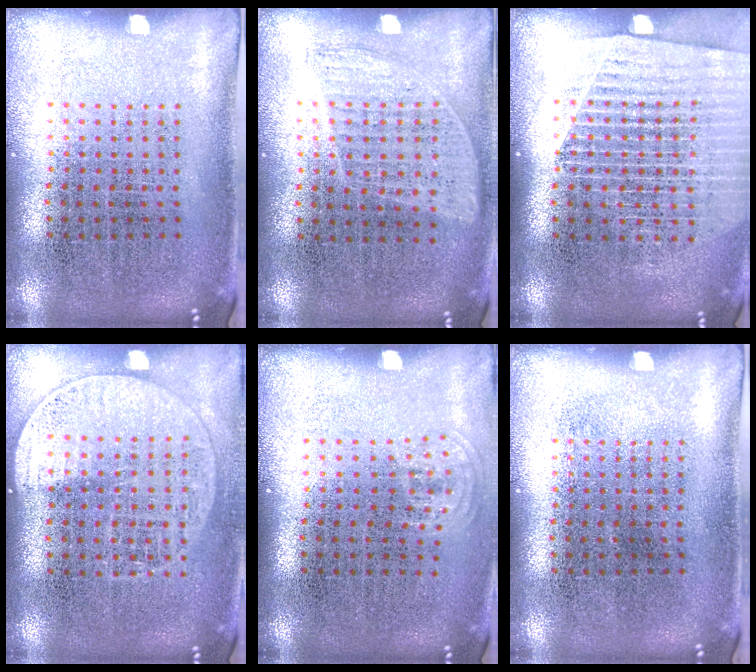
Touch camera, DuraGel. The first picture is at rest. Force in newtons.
{"total": 0.9, "press": 0.8, "slide": 0.4}
{"total": 1.7, "press": 1.6, "slide": 0.5}
{"total": 1.5, "press": 1.3, "slide": 0.7}
{"total": 0.8, "press": 0.5, "slide": 0.6}
{"total": 0.0}